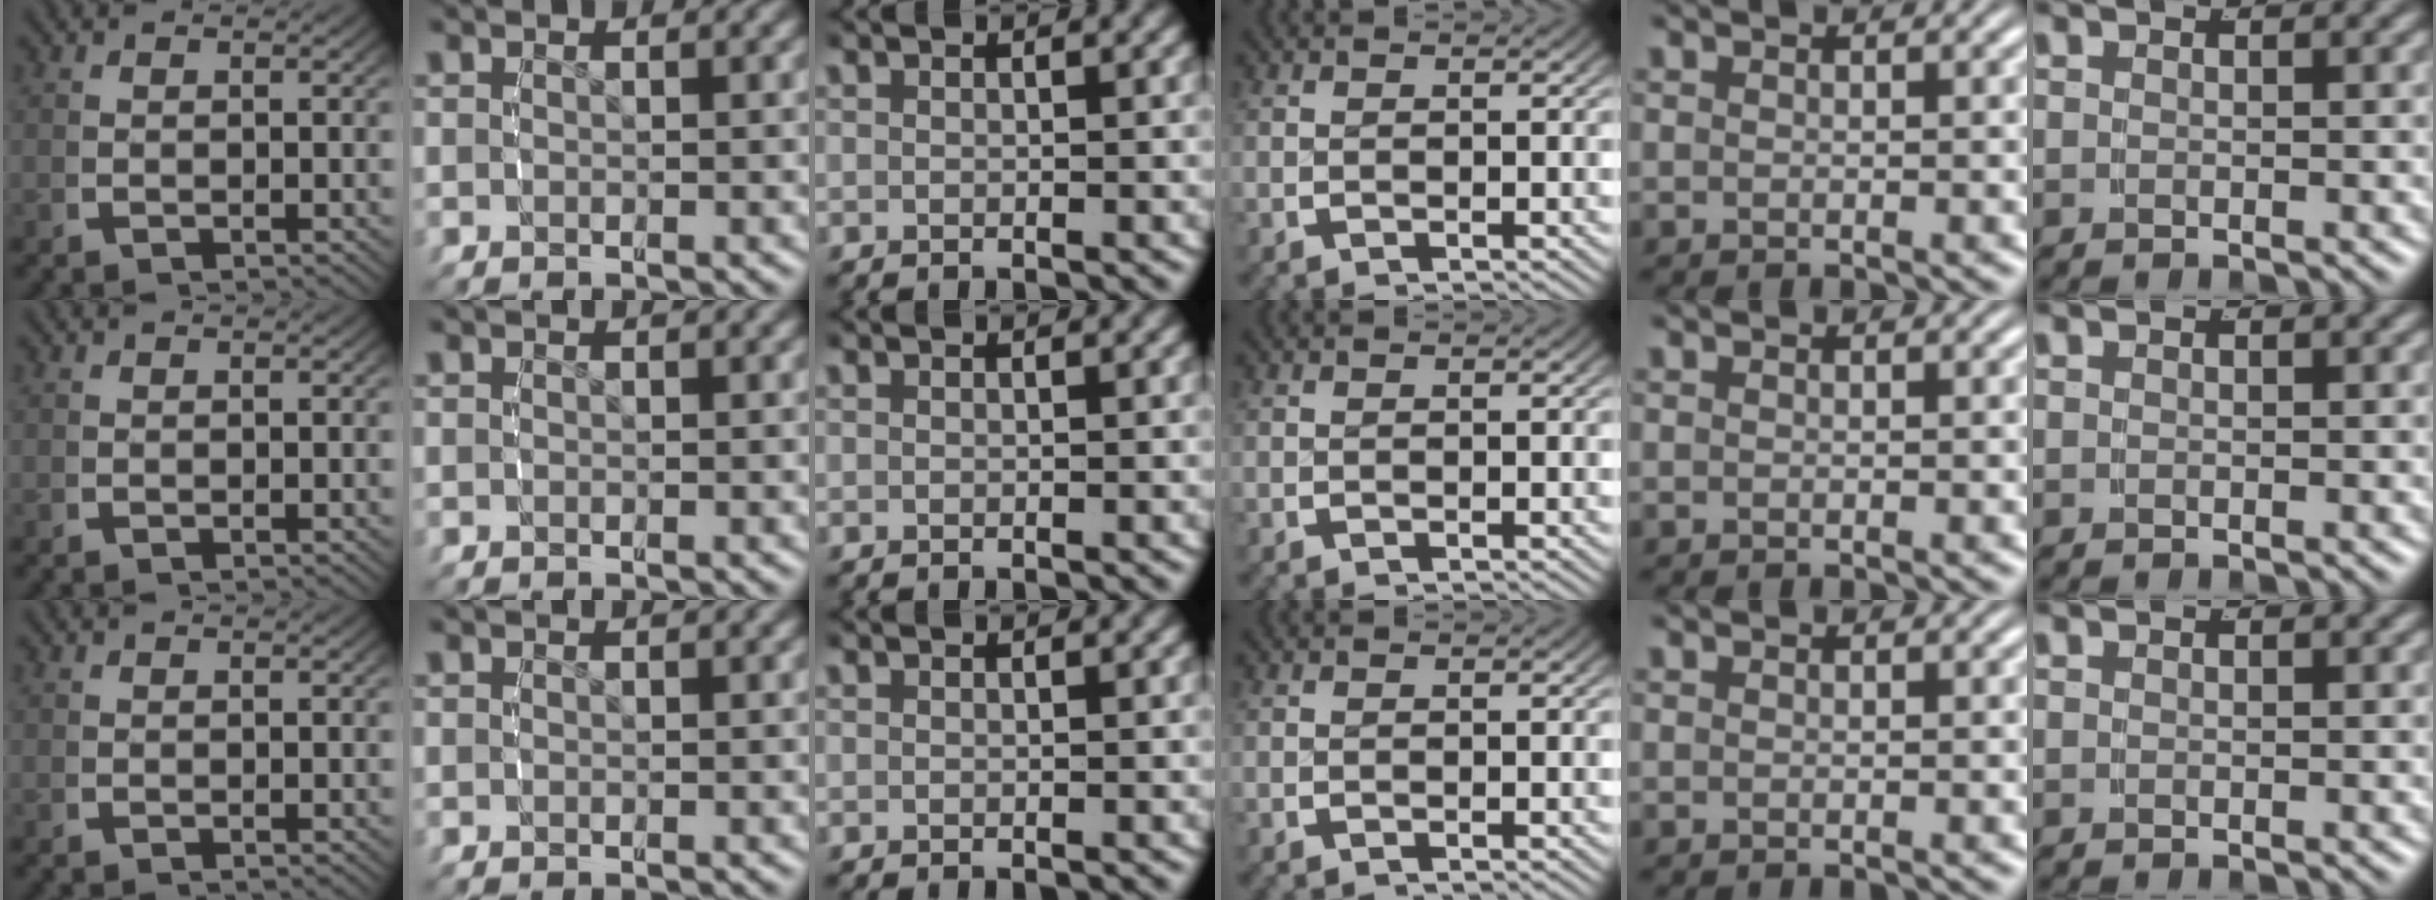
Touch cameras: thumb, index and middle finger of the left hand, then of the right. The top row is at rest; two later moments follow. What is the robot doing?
{"motion": "reach", "object": "shirt"}